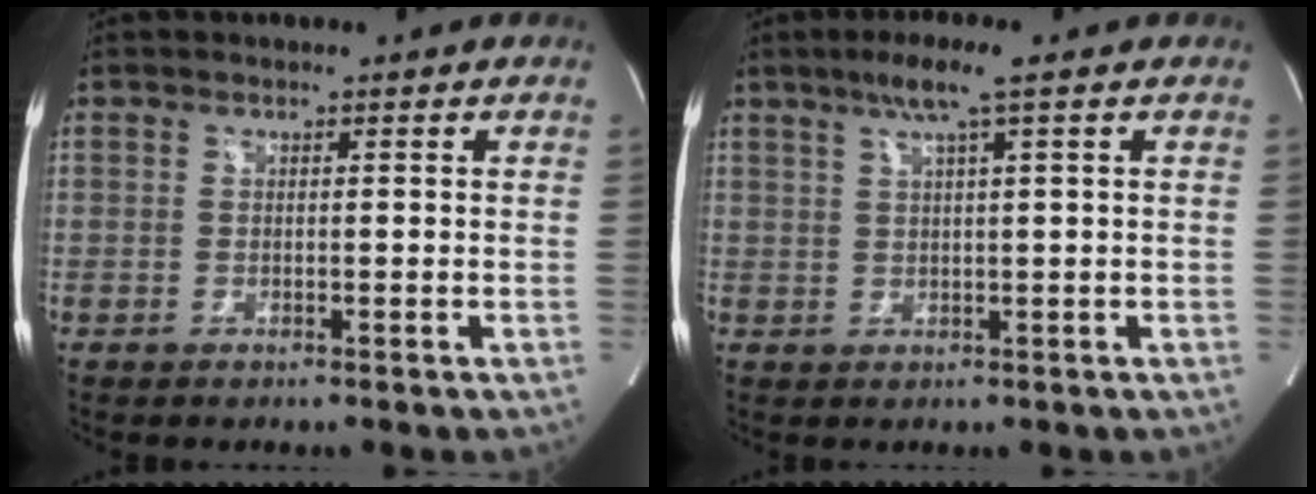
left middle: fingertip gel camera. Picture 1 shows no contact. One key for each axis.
{"total": 4.9, "fx": 2.7, "fy": -0.6, "fz": 4.0, "tx": -0.080, "ty": 0.007, "tz": 0.052}